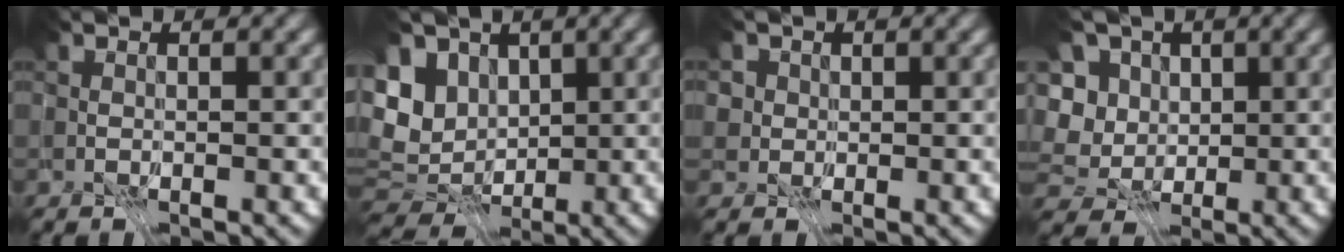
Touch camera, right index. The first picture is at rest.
{"total": 7.9, "force": [0.1, 5.6, 5.5], "torque": [-0.103, -0.004, 0.007]}
{"total": 3.9, "force": [2.0, 2.9, 1.6], "torque": [-0.020, 0.000, 0.015]}
{"total": 7.4, "force": [0.0, 6.5, 3.5], "torque": [-0.099, 0.015, -0.018]}